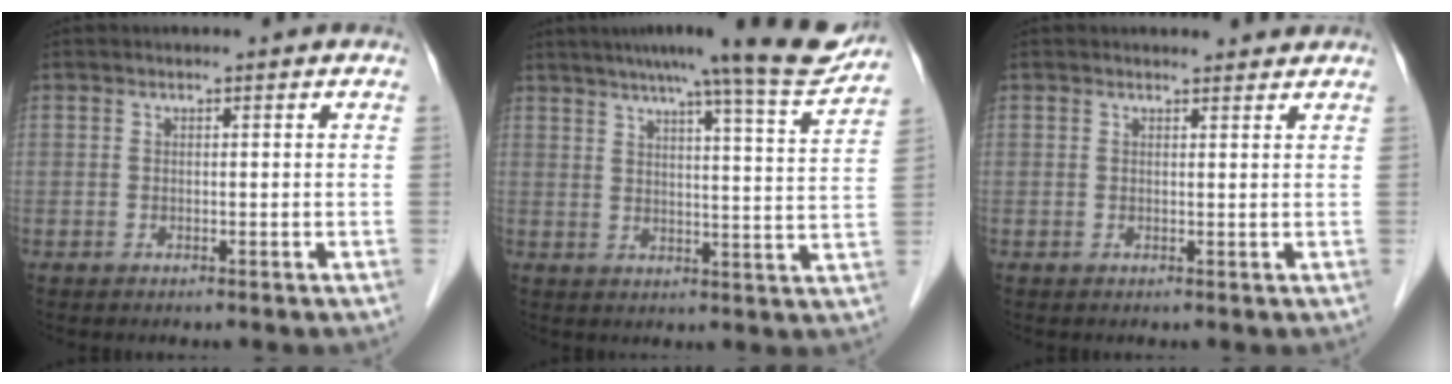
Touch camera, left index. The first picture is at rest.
{"total": 15.8, "force": [13.8, -0.1, 7.8], "torque": [-0.107, -0.022, 0.166]}
{"total": 2.5, "force": [2.4, 0.5, 0.4], "torque": [-0.009, 0.003, 0.028]}